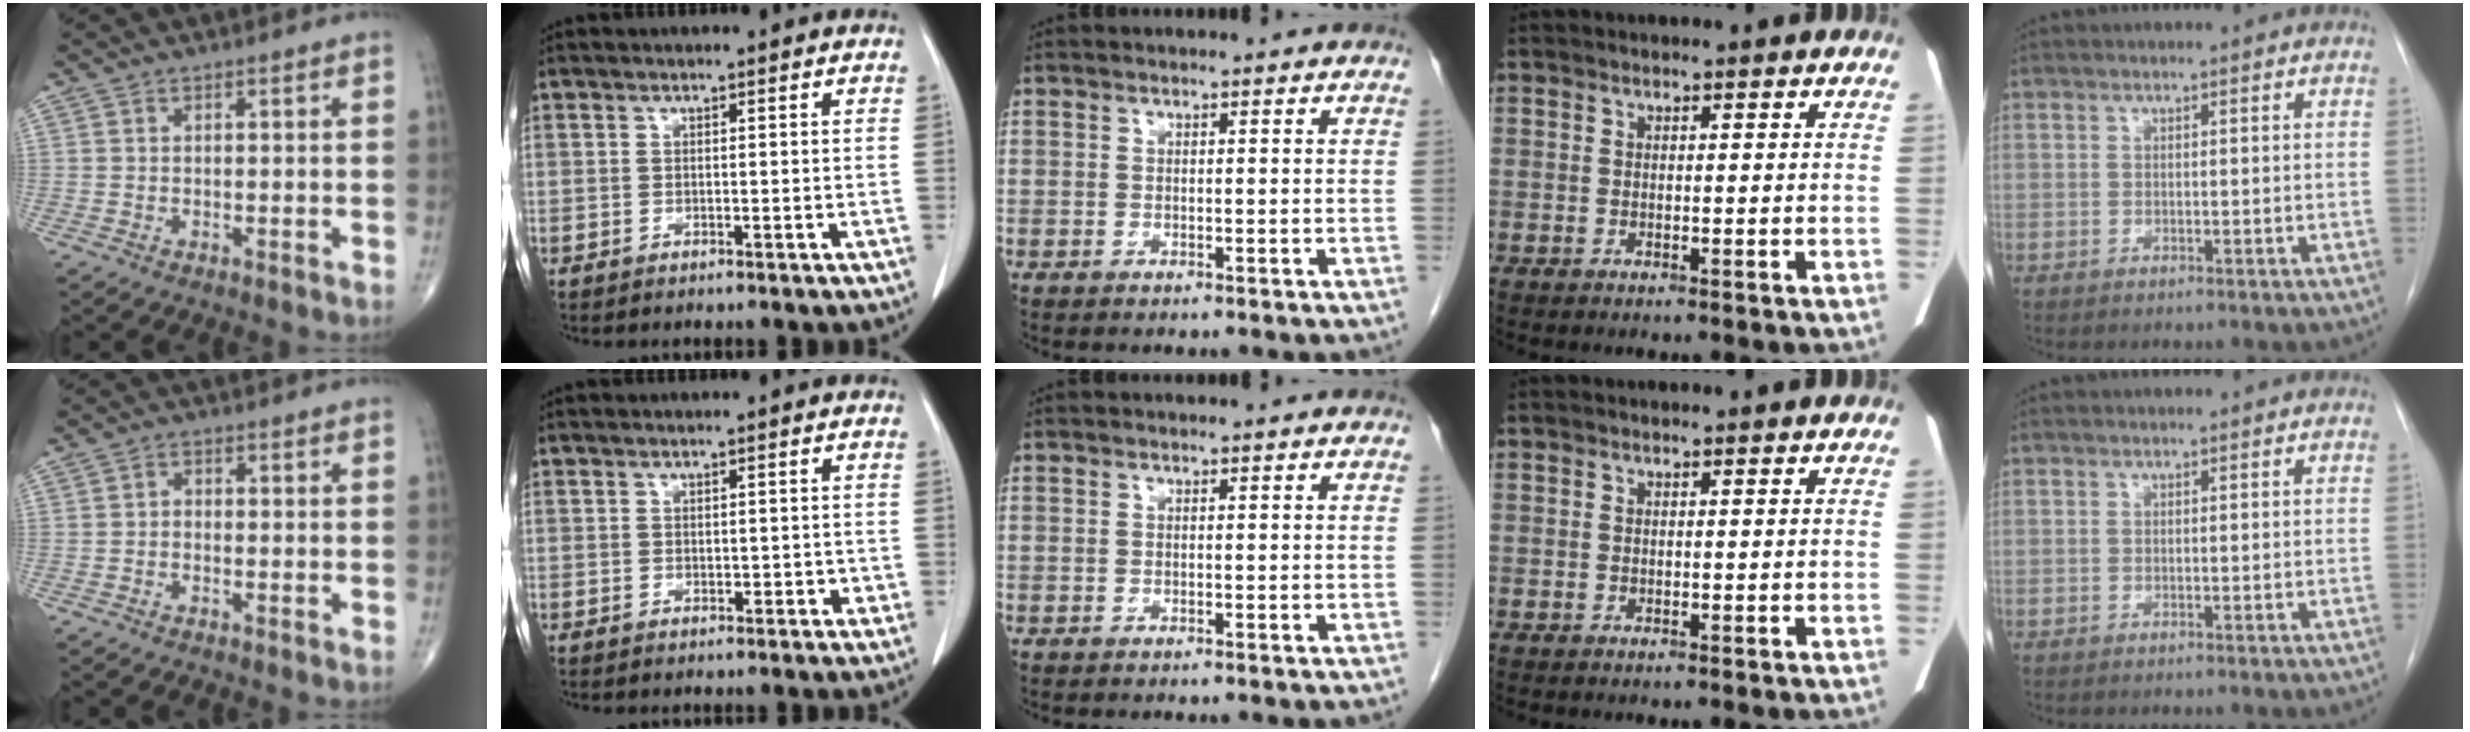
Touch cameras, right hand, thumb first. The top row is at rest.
{"thumb": {"total": 1.2, "force": [-0.5, 0.9, 0.7], "torque": [-0.002, 0.007, -0.013]}, "index": {"total": 1.1, "force": [-0.2, 0.9, 0.7], "torque": [-0.004, 0.005, 0.001]}}